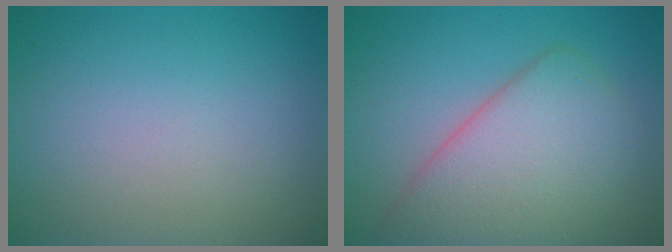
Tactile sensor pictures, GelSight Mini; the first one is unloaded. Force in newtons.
{"total": 6.7, "press": 6.7, "slide": 0.1}